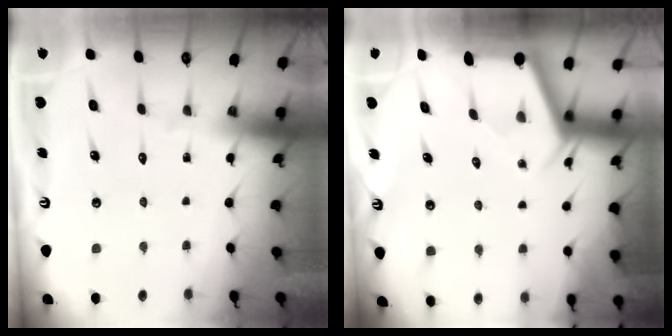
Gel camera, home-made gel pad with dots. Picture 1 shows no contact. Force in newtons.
{"total": 2.2, "press": 2.2, "slide": 0.3}